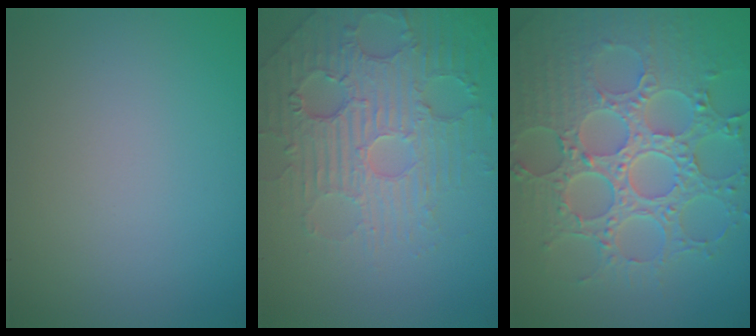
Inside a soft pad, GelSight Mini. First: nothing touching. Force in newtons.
{"total": 4.8, "press": 4.3, "slide": 2.2}
{"total": 8.8, "press": 6.6, "slide": 5.8}